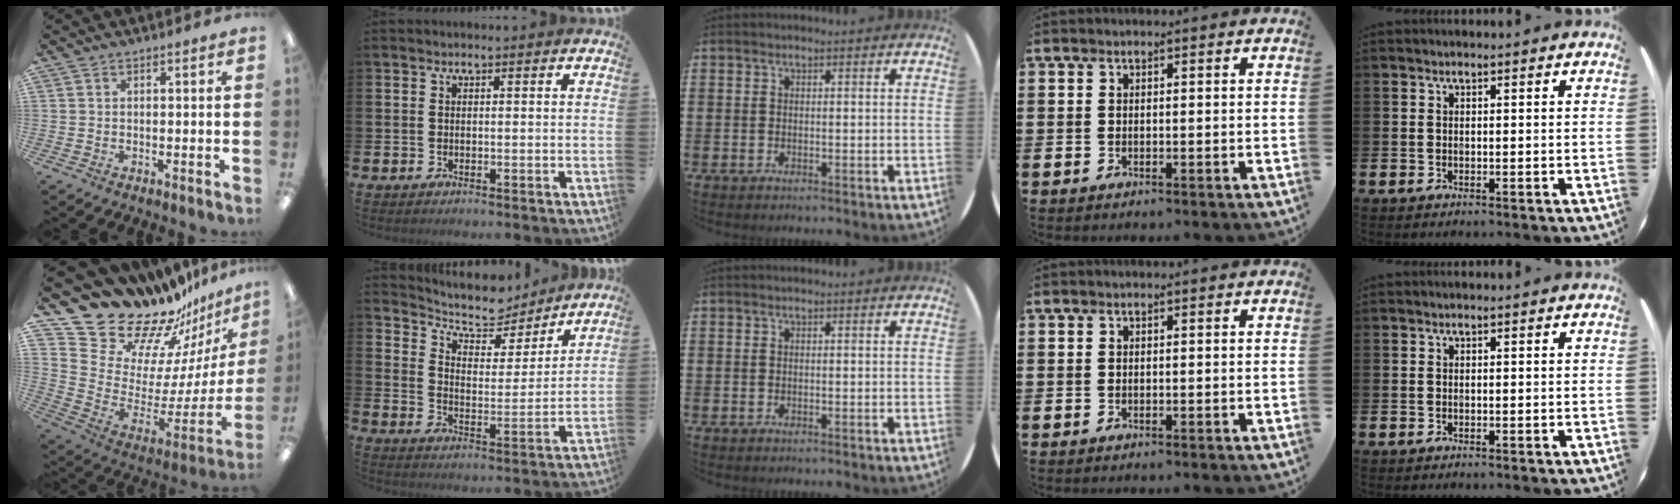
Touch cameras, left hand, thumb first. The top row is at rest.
{"thumb": {"total": 22.3, "force": [20.0, 8.3, 5.6], "torque": [-0.090, -0.180, 0.373]}, "index": {"total": 7.7, "force": [7.0, 2.8, 1.6], "torque": [-0.056, -0.053, 0.118]}}